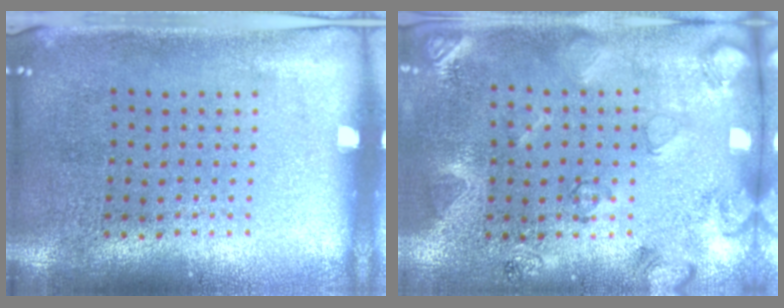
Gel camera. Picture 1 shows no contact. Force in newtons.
{"total": 2.1, "press": 1.9, "slide": 1.0}